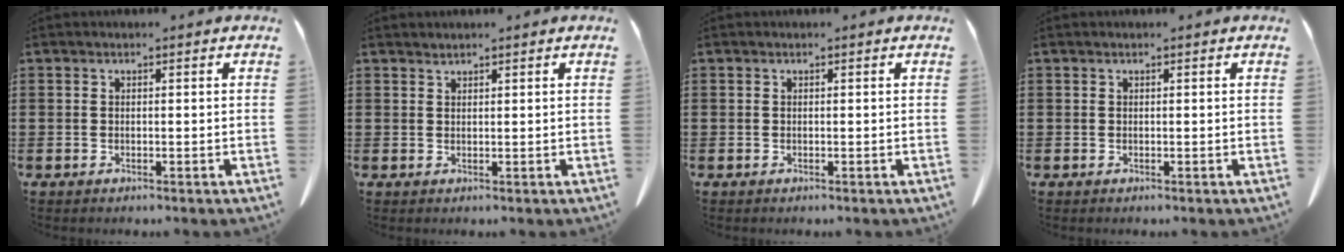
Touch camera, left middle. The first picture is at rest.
{"total": 0.9, "force": [0.9, 0.0, 0.1], "torque": [-0.004, -0.003, 0.019]}
{"total": 0.0}
{"total": 0.0}